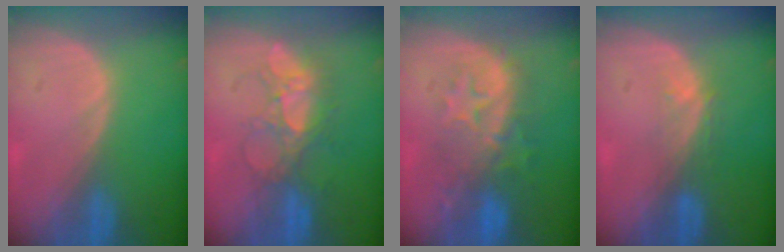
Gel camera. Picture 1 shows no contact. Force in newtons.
{"total": 6.4, "press": 6.2, "slide": 1.5}
{"total": 9.4, "press": 8.7, "slide": 3.5}
{"total": 2.9, "press": 2.4, "slide": 1.7}